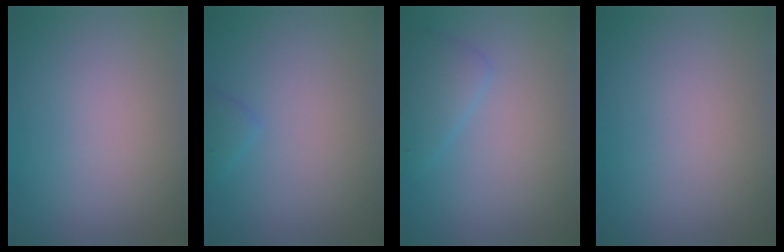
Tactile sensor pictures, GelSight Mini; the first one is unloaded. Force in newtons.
{"total": 1.1, "press": 1.0, "slide": 0.1}
{"total": 2.1, "press": 2.1, "slide": 0.0}
{"total": 0.0}